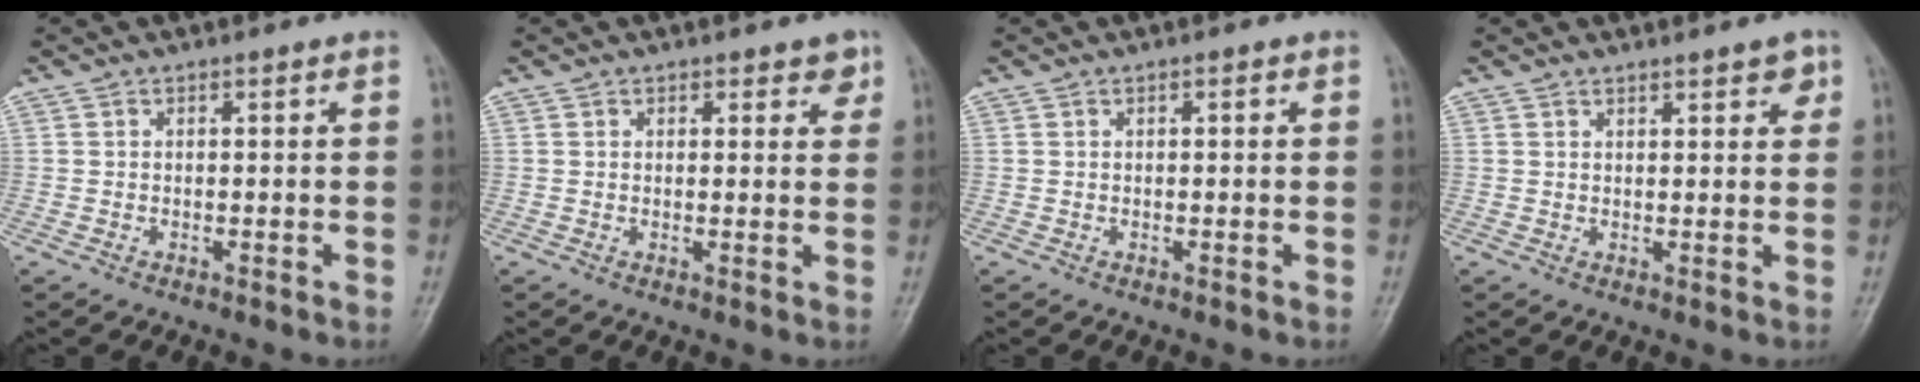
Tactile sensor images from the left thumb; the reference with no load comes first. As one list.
[{"total": 2.9, "force": [1.8, 1.7, 1.6], "torque": [0.005, -0.008, 0.020]}, {"total": 0.8, "force": [0.3, 0.4, 0.7], "torque": [-0.007, 0.002, 0.001]}, {"total": 3.3, "force": [2.2, 1.3, 2.2], "torque": [-0.013, -0.009, 0.026]}]